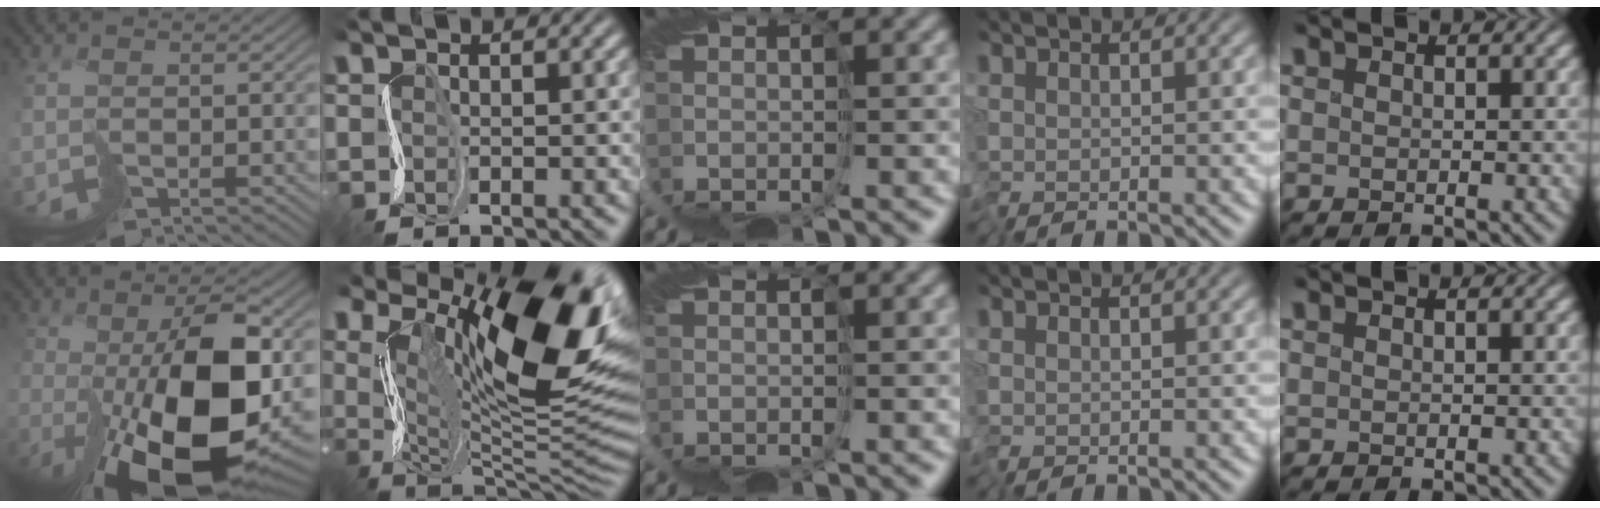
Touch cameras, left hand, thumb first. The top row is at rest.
{"thumb": {"total": 16.5, "force": [-2.4, 6.8, 14.8], "torque": [-0.220, -0.018, -0.027]}, "index": {"total": 14.5, "force": [6.5, 5.8, 11.7], "torque": [-0.166, -0.001, 0.110]}}